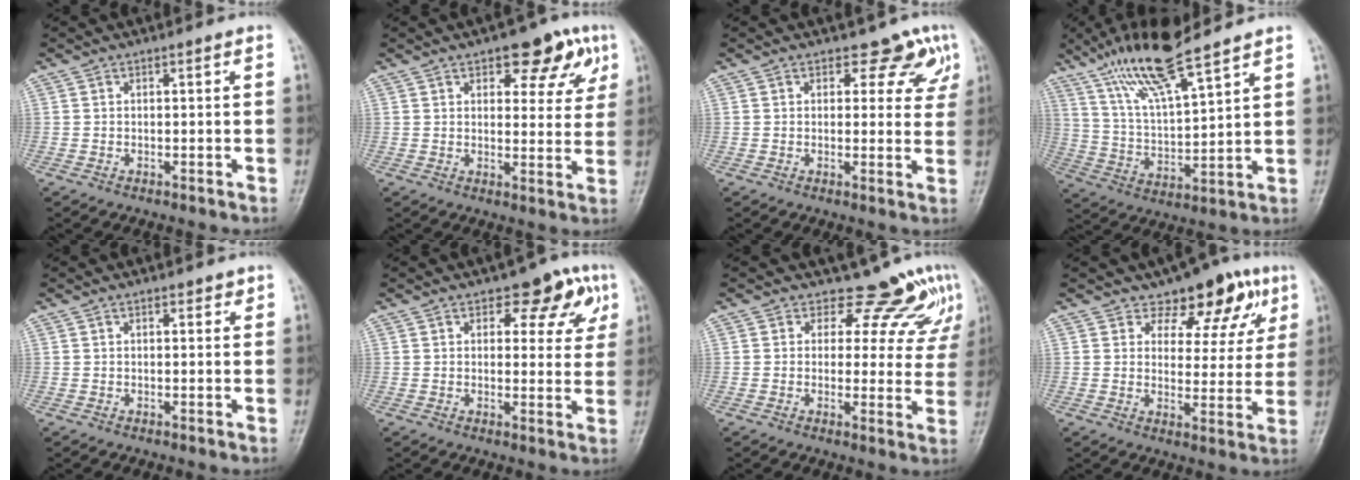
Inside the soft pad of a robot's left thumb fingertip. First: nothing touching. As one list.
[{"total": 10.6, "force": [5.7, 5.1, 7.3], "torque": [-0.047, -0.018, 0.068]}, {"total": 5.0, "force": [3.4, 3.2, 1.8], "torque": [0.014, -0.018, 0.030]}, {"total": 14.3, "force": [10.5, 2.4, 9.3], "torque": [-0.169, -0.048, 0.206]}, {"total": 1.6, "force": [1.1, 0.9, 0.9], "torque": [-0.002, -0.003, 0.010]}, {"total": 8.8, "force": [4.5, 4.8, 5.8], "torque": [-0.025, -0.013, 0.051]}, {"total": 9.7, "force": [8.3, 4.6, 1.6], "torque": [0.027, -0.058, 0.082]}, {"total": 10.5, "force": [6.9, 6.2, 5.1], "torque": [-0.020, -0.035, 0.085]}]